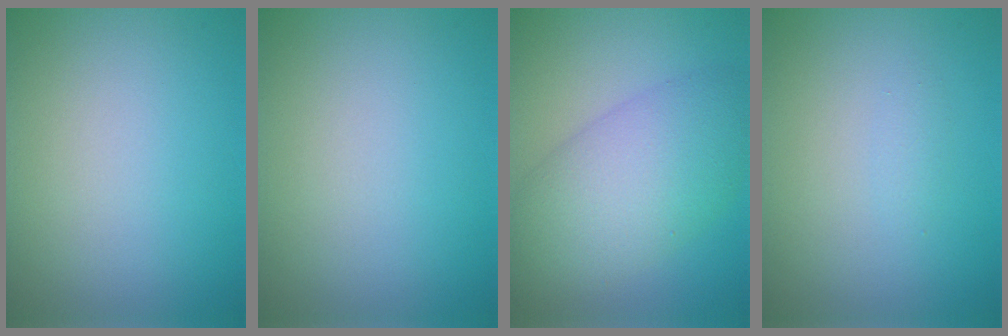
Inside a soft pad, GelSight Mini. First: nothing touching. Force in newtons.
{"total": 0.0}
{"total": 7.6, "press": 7.6, "slide": 0.1}
{"total": 0.6, "press": 0.6, "slide": 0.0}